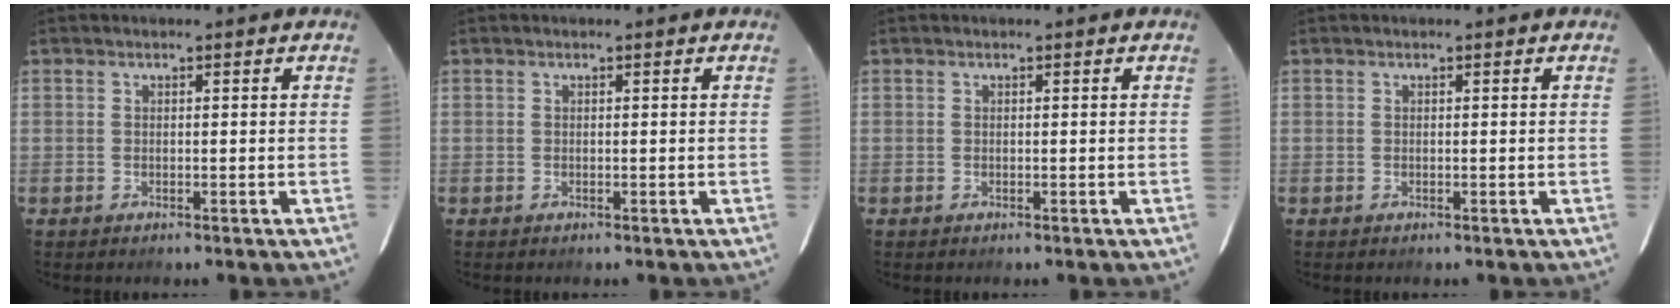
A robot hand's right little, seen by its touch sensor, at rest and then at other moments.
{"total": 0.0}
{"total": 0.0}
{"total": 0.0}